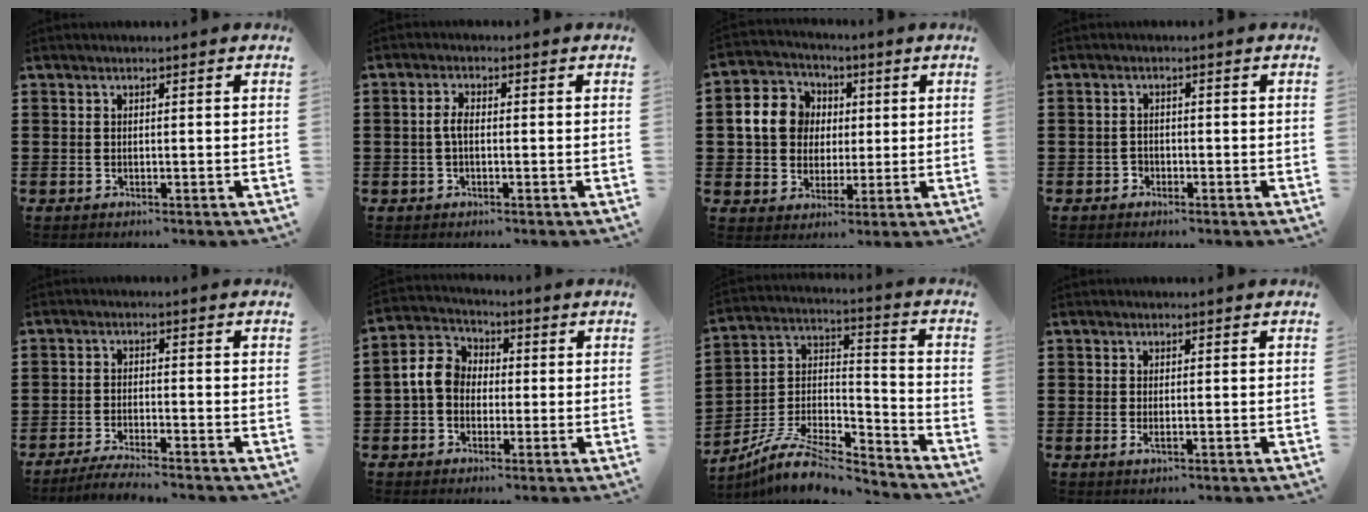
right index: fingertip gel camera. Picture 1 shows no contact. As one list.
[{"total": 2.5, "force": [-0.3, 1.0, 2.2], "torque": [-0.051, -0.001, -0.009]}, {"total": 8.9, "force": [1.0, 8.2, 3.4], "torque": [-0.105, 0.018, 0.018]}, {"total": 1.3, "force": [-0.9, 0.9, 0.2], "torque": [-0.007, 0.001, -0.021]}, {"total": 3.1, "force": [-3.0, -0.2, 0.9], "torque": [-0.016, 0.000, -0.059]}, {"total": 6.9, "force": [-0.3, 5.7, 3.9], "torque": [-0.107, 0.012, -0.010]}, {"total": 9.7, "force": [-8.2, 2.7, 4.3], "torque": [-0.086, 0.019, -0.164]}, {"total": 0.9, "force": [0.0, 0.3, 0.8], "torque": [-0.016, -0.001, 0.000]}]